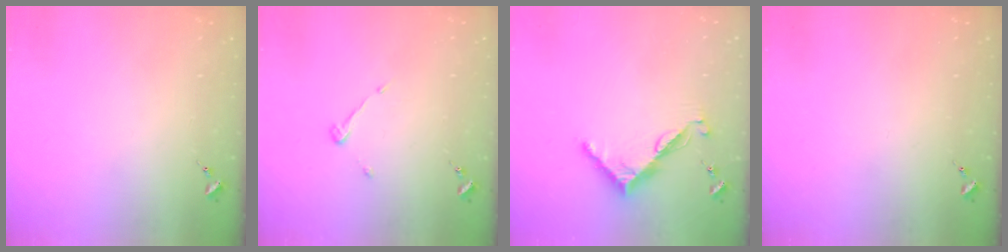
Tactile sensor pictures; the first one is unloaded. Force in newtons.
{"total": 3.6, "press": 3.6, "slide": 0.2}
{"total": 7.8, "press": 7.8, "slide": 0.6}
{"total": 0.0}